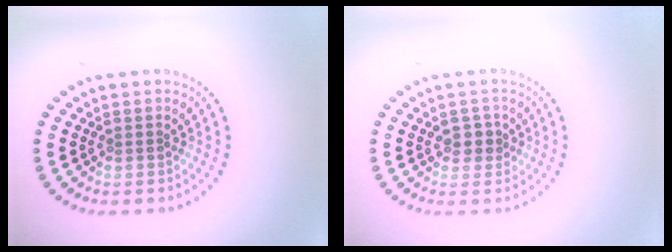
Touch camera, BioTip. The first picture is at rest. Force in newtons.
{"total": 1.4, "press": 1.3, "slide": 0.6}